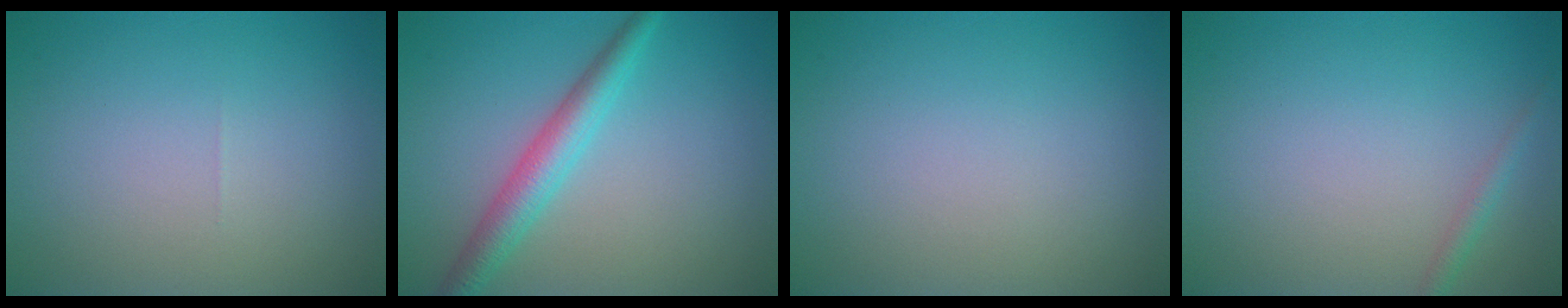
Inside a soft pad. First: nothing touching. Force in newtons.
{"total": 3.6, "press": 3.6, "slide": 0.1}
{"total": 0.0}
{"total": 1.1, "press": 1.1, "slide": 0.1}